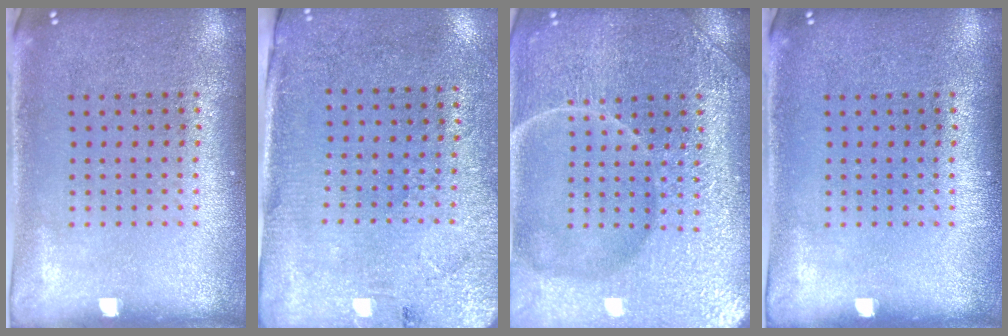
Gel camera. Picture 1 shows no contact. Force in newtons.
{"total": 2.7, "press": 2.4, "slide": 1.3}
{"total": 7.3, "press": 7.2, "slide": 0.9}
{"total": 0.0}